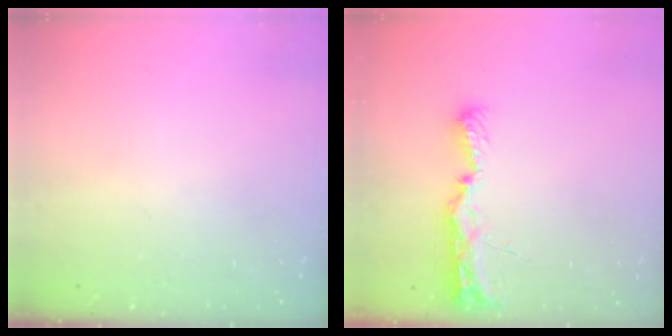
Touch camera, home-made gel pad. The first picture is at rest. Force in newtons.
{"total": 10.7, "press": 9.7, "slide": 4.5}